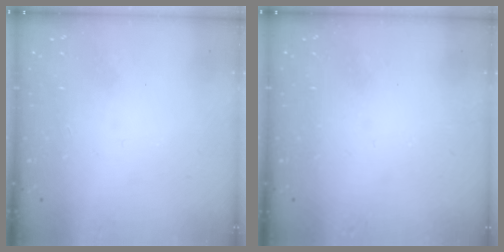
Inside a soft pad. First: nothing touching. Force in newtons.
{"total": 0.0}